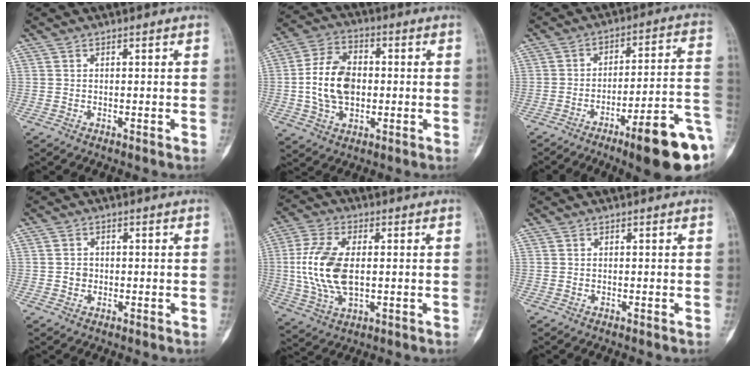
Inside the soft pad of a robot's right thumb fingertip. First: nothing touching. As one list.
[{"total": 12.4, "force": [-0.4, 8.2, 9.2], "torque": [-0.155, 0.013, -0.009]}, {"total": 18.5, "force": [-7.8, 3.5, 16.4], "torque": [-0.181, 0.046, -0.107]}, {"total": 2.0, "force": [-0.2, 1.8, 0.8], "torque": [-0.005, 0.005, -0.005]}, {"total": 13.4, "force": [0.4, 7.2, 11.4], "torque": [-0.242, -0.001, 0.009]}, {"total": 0.0}]